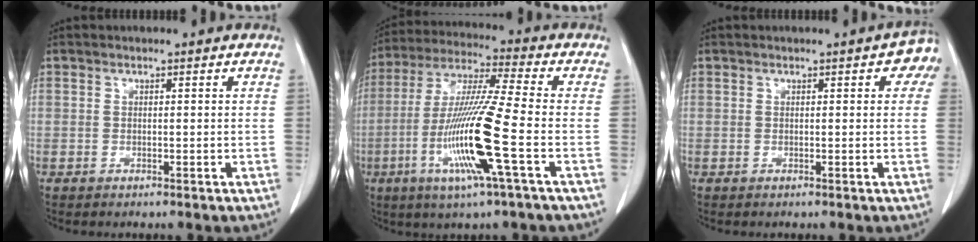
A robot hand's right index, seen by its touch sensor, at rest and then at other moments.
{"total": 15.3, "force": [-4.7, -0.7, 14.6], "torque": [-0.303, -0.018, -0.097]}
{"total": 3.4, "force": [1.4, 1.3, 2.9], "torque": [-0.028, 0.009, 0.010]}